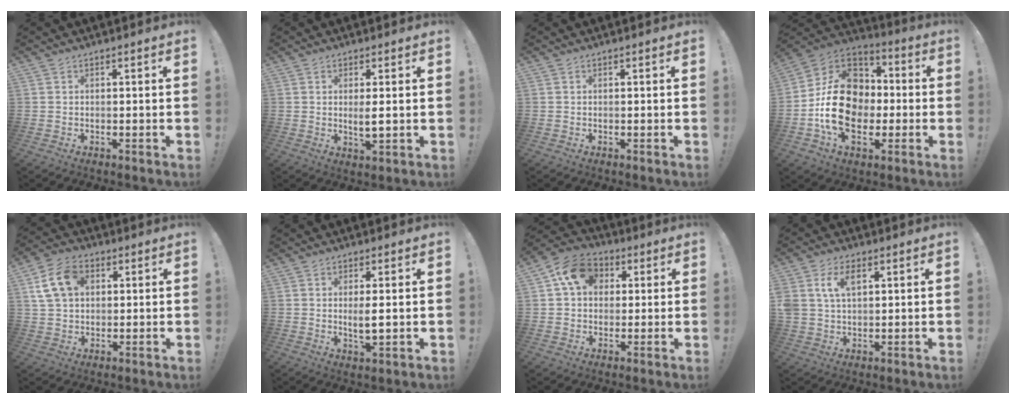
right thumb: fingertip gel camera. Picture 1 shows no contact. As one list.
[{"total": 3.7, "force": [0.5, 0.9, 3.5], "torque": [-0.055, -0.007, 0.007]}, {"total": 0.0}, {"total": 21.2, "force": [-3.3, 16.3, 13.1], "torque": [-0.215, 0.033, -0.038]}, {"total": 11.6, "force": [3.7, 8.1, 7.5], "torque": [-0.138, 0.003, 0.073]}, {"total": 4.1, "force": [0.5, 1.1, 3.9], "torque": [-0.063, -0.007, 0.007]}, {"total": 12.0, "force": [3.9, 9.3, 6.4], "torque": [-0.103, 0.005, 0.079]}, {"total": 7.8, "force": [3.0, 4.9, 5.3], "torque": [-0.107, 0.000, 0.052]}]